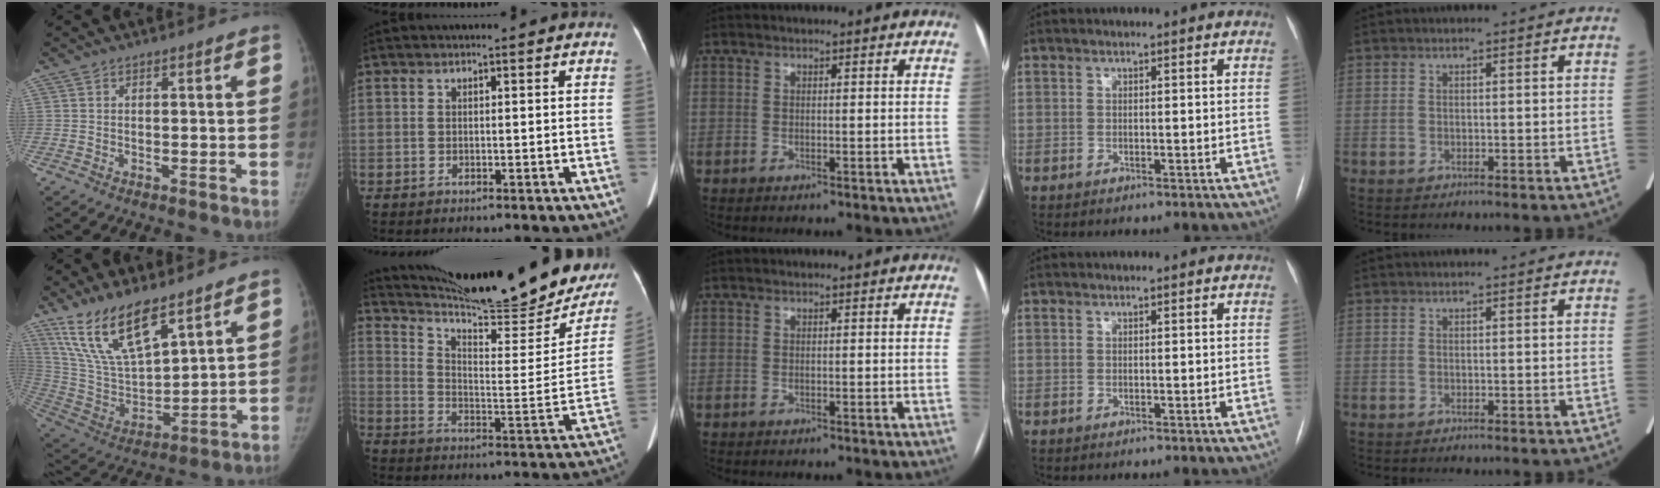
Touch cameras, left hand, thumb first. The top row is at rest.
{"thumb": {"total": 16.7, "force": [11.1, 6.2, 10.9], "torque": [-0.183, -0.050, 0.230]}, "index": {"total": 26.2, "force": [23.2, 3.2, 11.9], "torque": [-0.190, -0.069, 0.309]}}